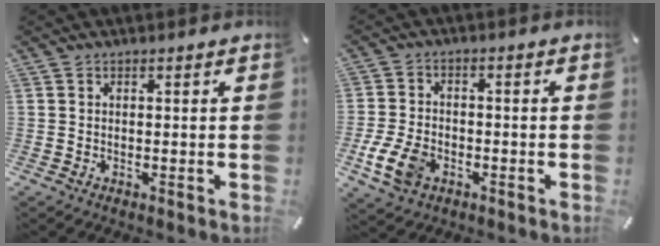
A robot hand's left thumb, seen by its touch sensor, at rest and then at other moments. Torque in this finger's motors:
{"motor_torque": [0.87, 1.78, 0.85, 0.36, 0.10]}